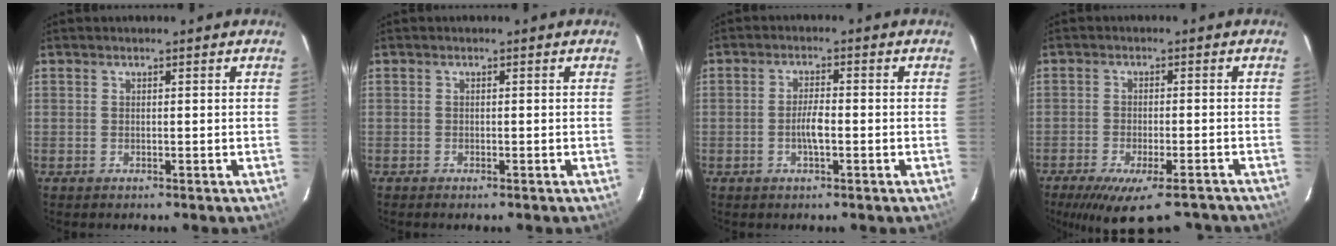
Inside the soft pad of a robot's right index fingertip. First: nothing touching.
{"total": 1.3, "force": [-0.9, 0.6, 0.7], "torque": [-0.013, -0.004, -0.014]}
{"total": 3.7, "force": [-1.1, 1.2, 3.4], "torque": [-0.064, 0.004, -0.018]}
{"total": 15.8, "force": [-12.1, 5.2, 8.9], "torque": [-0.172, -0.034, -0.175]}